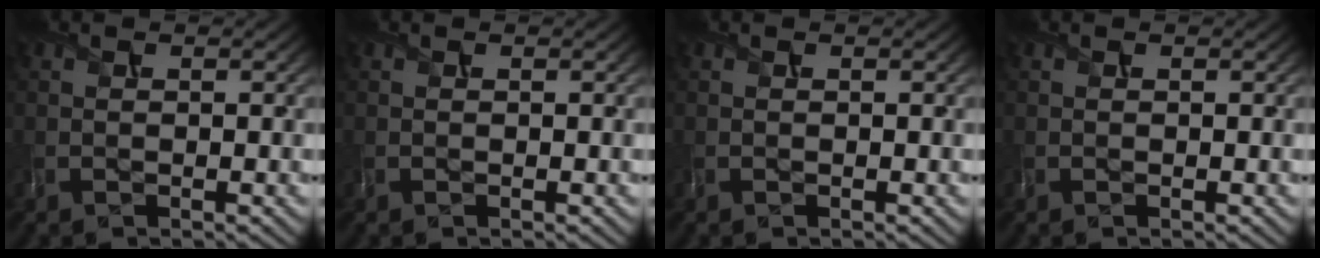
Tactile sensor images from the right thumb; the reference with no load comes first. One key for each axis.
{"total": 0.0}
{"total": 0.0}
{"total": 0.0}